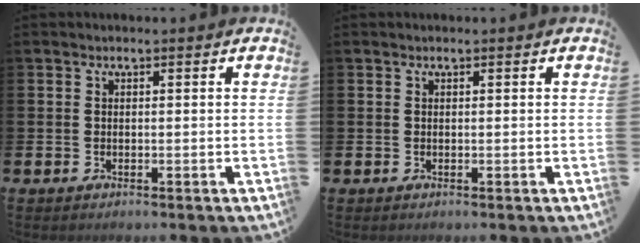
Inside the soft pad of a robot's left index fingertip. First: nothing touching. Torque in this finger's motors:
{"motor_torque": [-0.58, 0.50, -0.75, -0.05]}